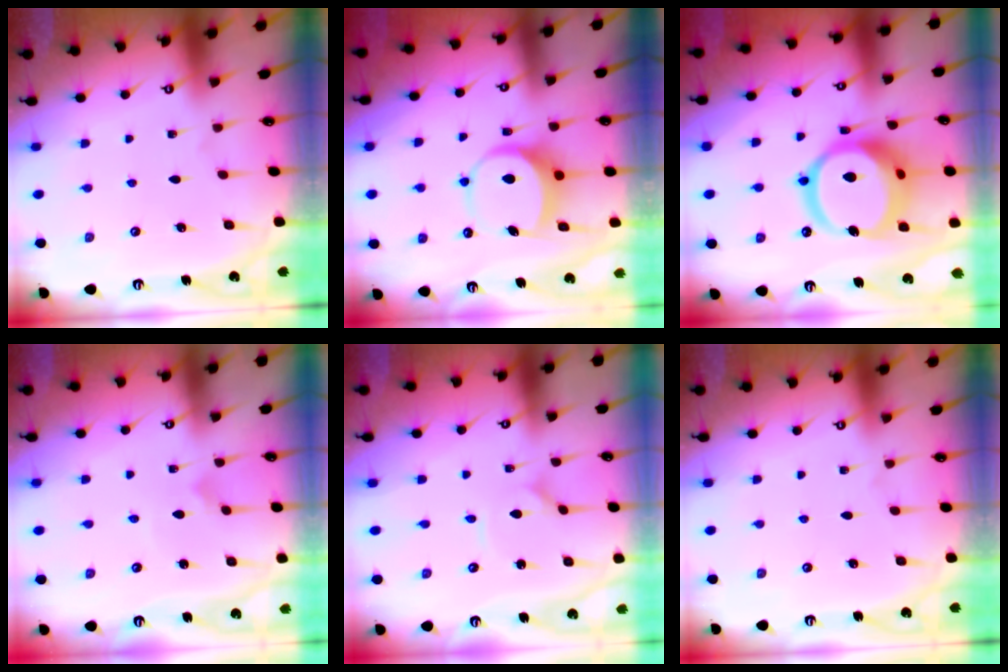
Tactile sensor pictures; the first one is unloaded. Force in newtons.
{"total": 6.9, "press": 6.8, "slide": 0.9}
{"total": 18.7, "press": 18.5, "slide": 2.1}
{"total": 2.9, "press": 2.9, "slide": 0.2}
{"total": 1.3, "press": 1.3, "slide": 0.1}
{"total": 0.0}